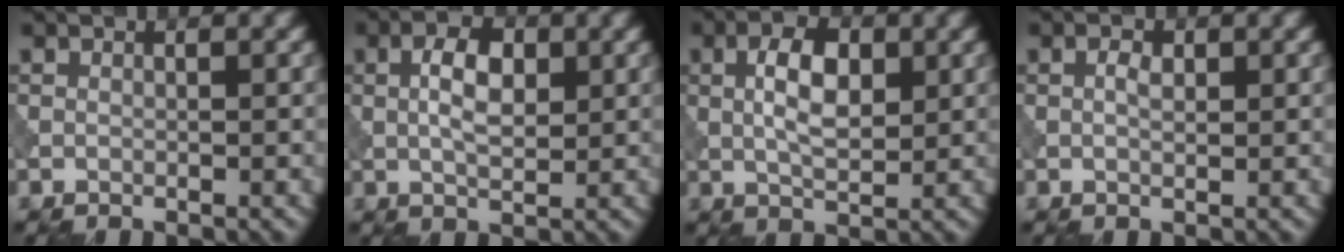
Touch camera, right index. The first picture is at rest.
{"total": 3.9, "force": [0.7, 1.9, 3.3], "torque": [-0.067, 0.004, 0.010]}
{"total": 4.5, "force": [0.8, 2.0, 3.9], "torque": [-0.077, 0.004, 0.013]}
{"total": 1.2, "force": [0.2, 0.6, 1.0], "torque": [-0.021, 0.002, 0.002]}